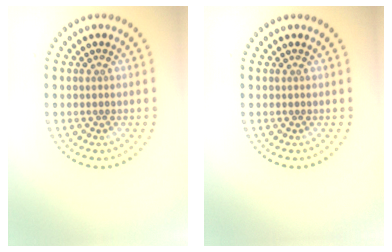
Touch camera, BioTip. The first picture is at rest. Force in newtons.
{"total": 0.0}